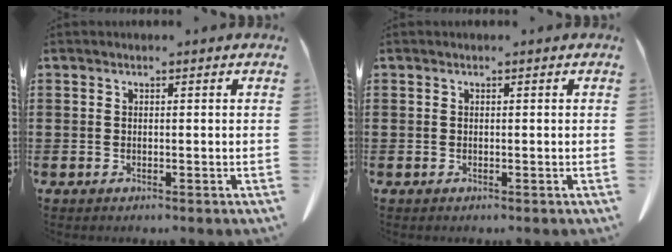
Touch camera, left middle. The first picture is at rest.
{"total": 0.0}